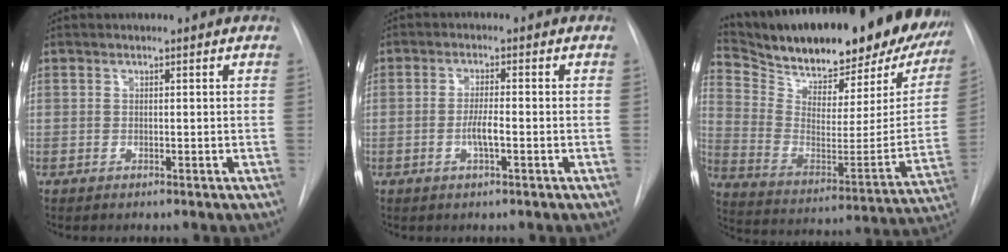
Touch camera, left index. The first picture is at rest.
{"total": 3.0, "force": [-1.0, 0.3, 2.8], "torque": [-0.056, -0.003, -0.019]}
{"total": 33.0, "force": [27.5, 9.7, 15.4], "torque": [-0.273, -0.049, 0.379]}